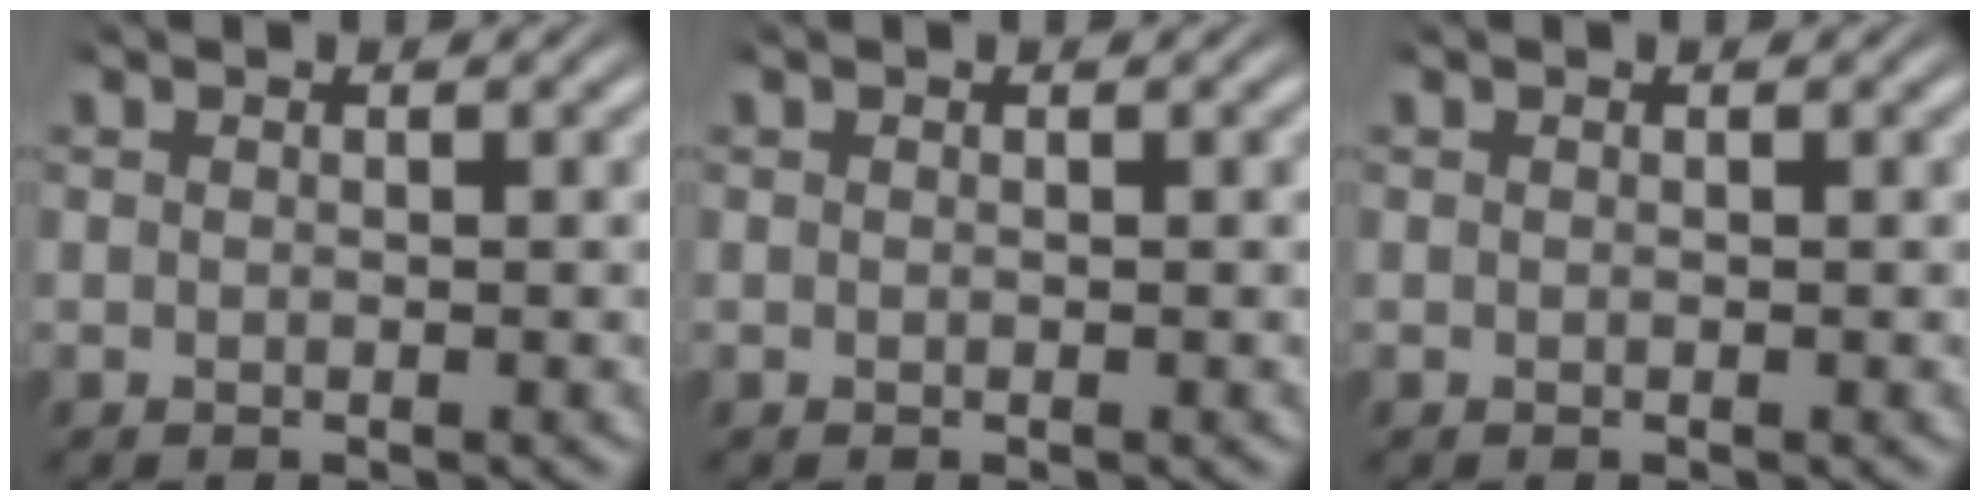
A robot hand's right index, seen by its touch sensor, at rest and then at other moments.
{"total": 0.0}
{"total": 0.0}